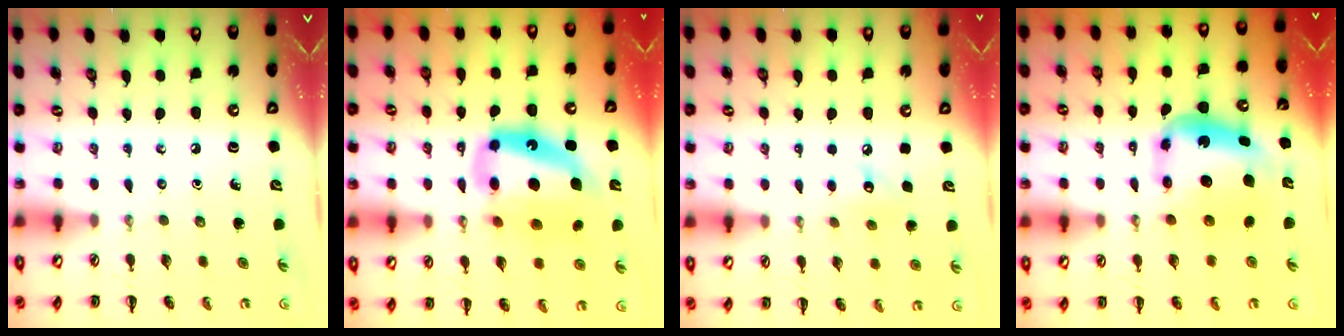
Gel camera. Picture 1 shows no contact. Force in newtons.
{"total": 16.6, "press": 16.0, "slide": 4.2}
{"total": 6.4, "press": 6.3, "slide": 1.2}
{"total": 7.0, "press": 6.7, "slide": 2.2}